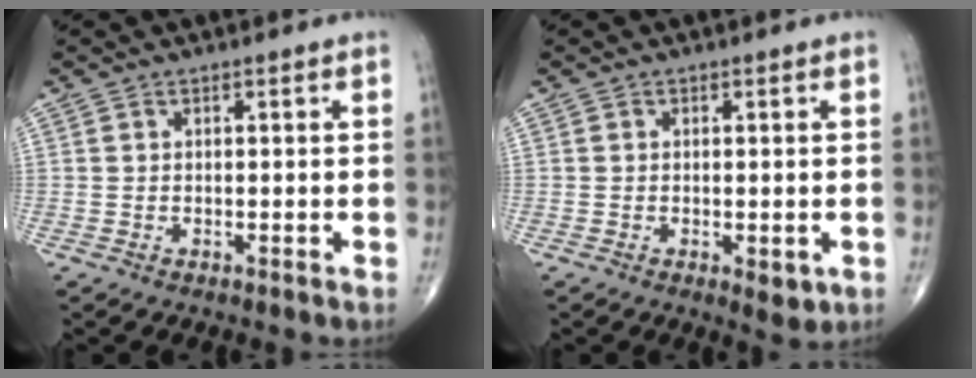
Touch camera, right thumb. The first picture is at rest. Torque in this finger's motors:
{"motor_torque": [0.29, 0.51, -0.06, -0.04, 0.01]}